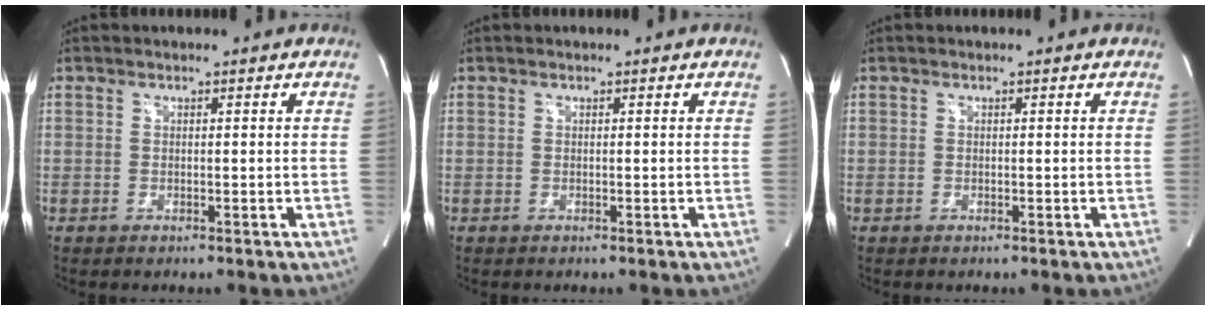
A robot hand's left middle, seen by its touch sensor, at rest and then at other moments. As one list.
[{"total": 0.0}, {"total": 0.0}]